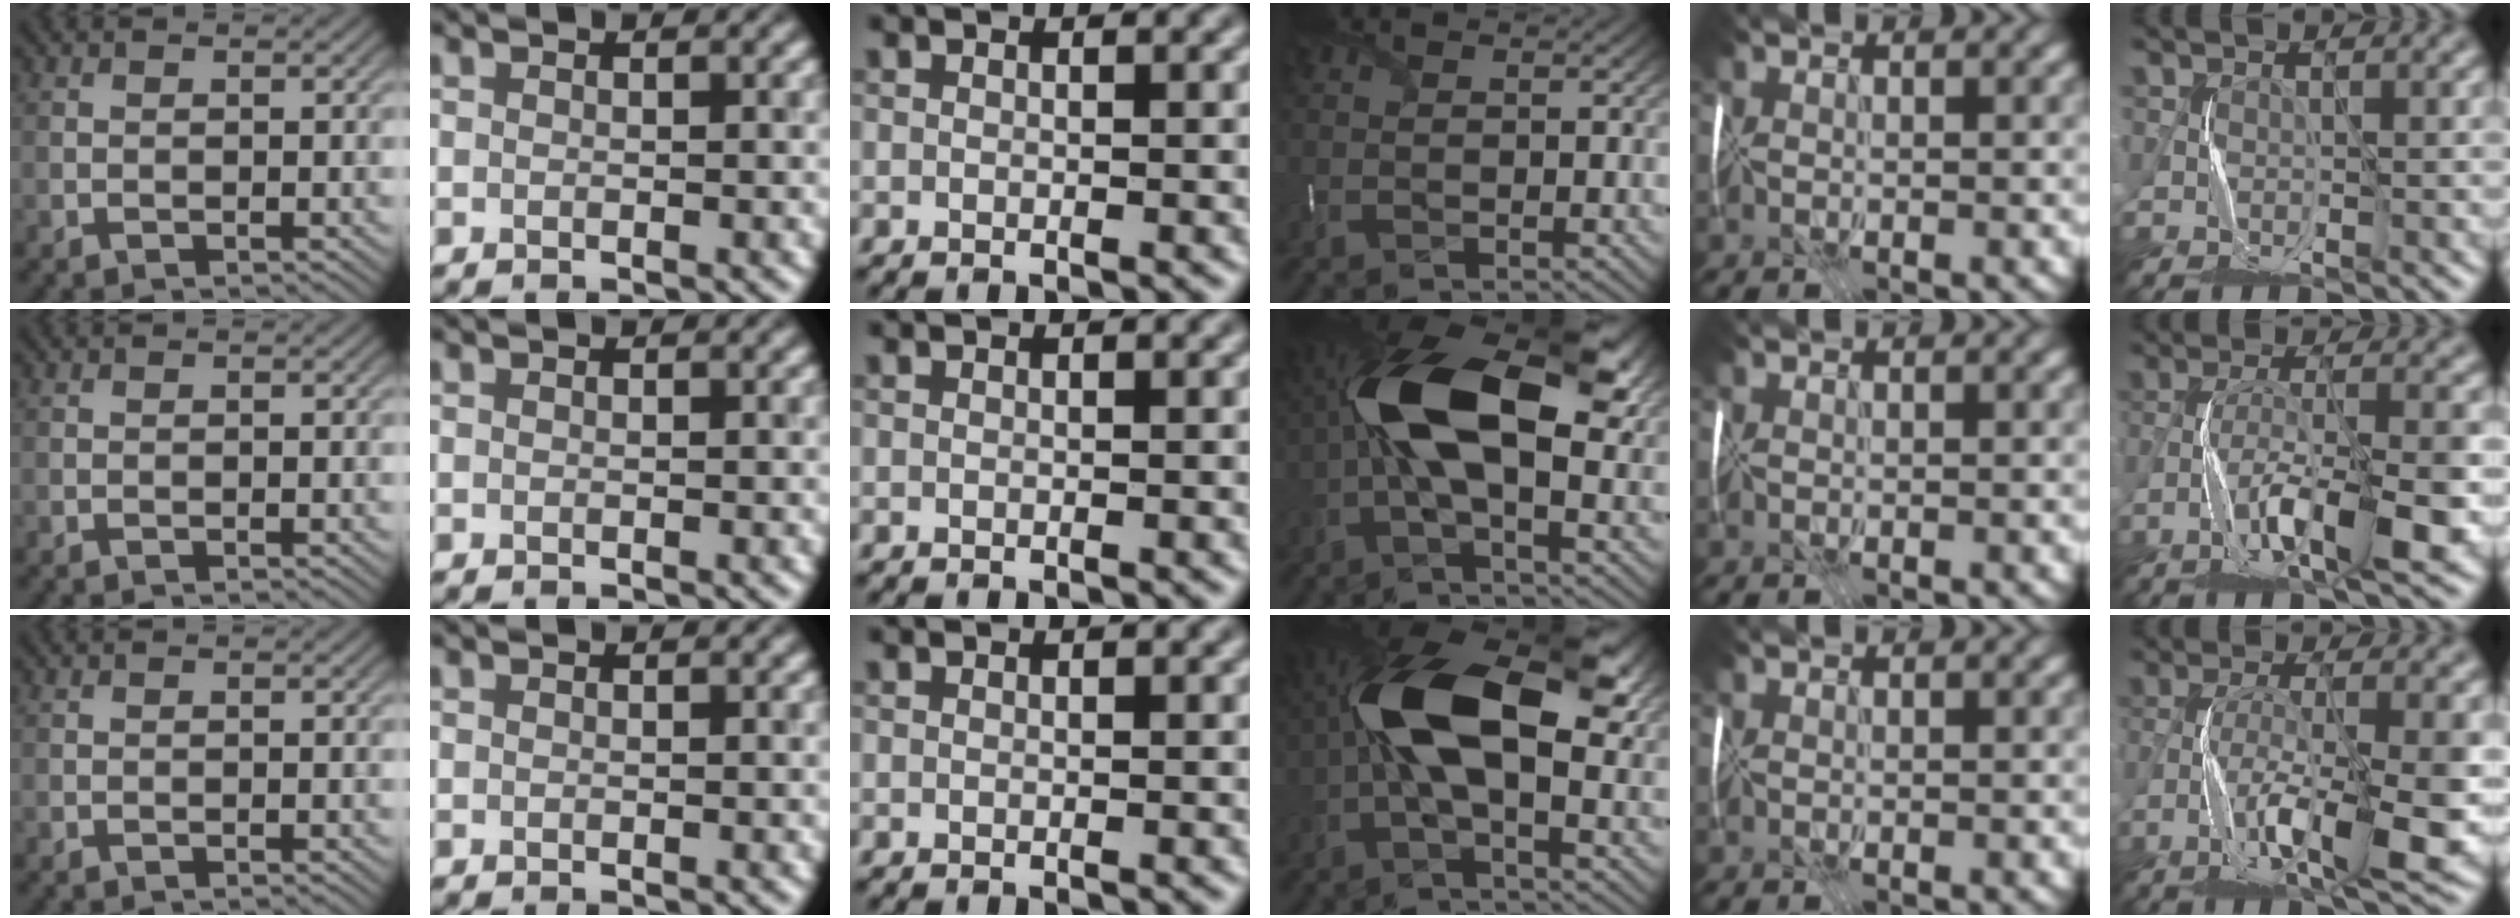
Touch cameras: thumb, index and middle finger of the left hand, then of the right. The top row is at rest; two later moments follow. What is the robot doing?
{"motion": "wrap", "object": "plastic wrap"}